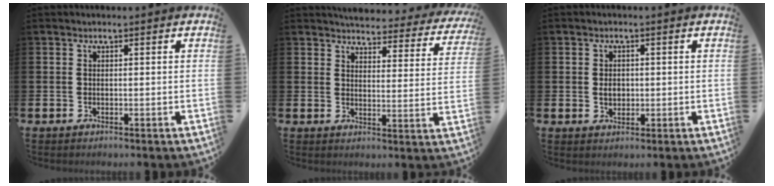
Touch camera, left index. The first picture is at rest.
{"total": 4.4, "force": [4.3, 1.0, 0.6], "torque": [-0.021, -0.038, 0.069]}
{"total": 2.2, "force": [0.1, 1.7, 1.4], "torque": [-0.011, 0.000, -0.003]}